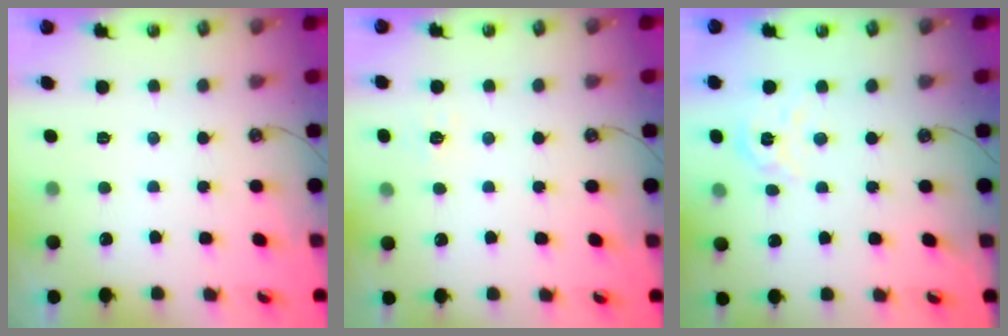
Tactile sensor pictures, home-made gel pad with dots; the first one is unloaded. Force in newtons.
{"total": 5.7, "press": 5.7, "slide": 0.5}
{"total": 5.5, "press": 5.5, "slide": 0.4}